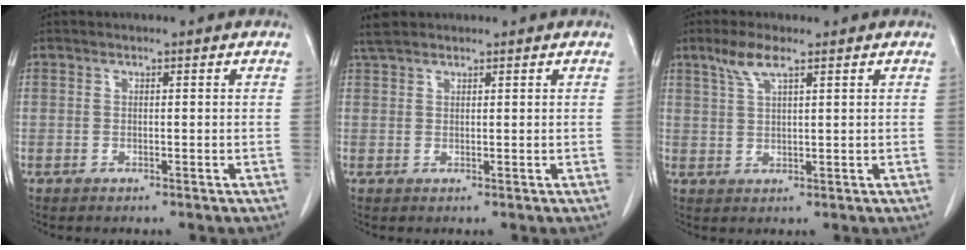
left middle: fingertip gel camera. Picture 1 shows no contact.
{"total": 2.7, "force": [2.4, 0.9, 1.0], "torque": [-0.023, 0.012, 0.045]}
{"total": 4.2, "force": [2.7, 0.6, 3.1], "torque": [-0.073, 0.007, 0.058]}